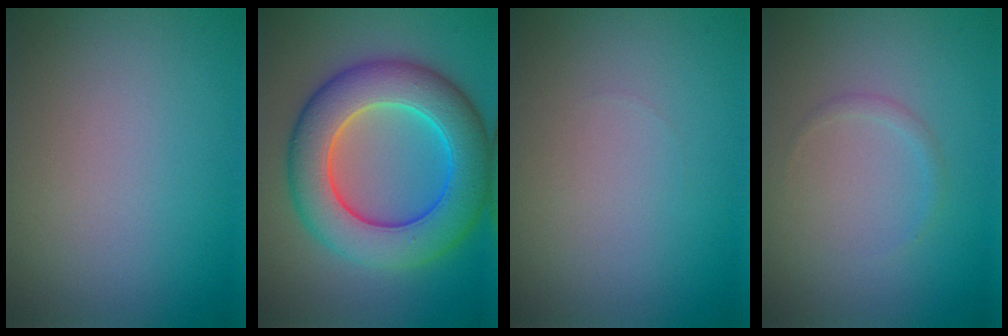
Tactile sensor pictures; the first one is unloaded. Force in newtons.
{"total": 9.9, "press": 9.8, "slide": 0.3}
{"total": 0.0}
{"total": 0.8, "press": 0.8, "slide": 0.1}